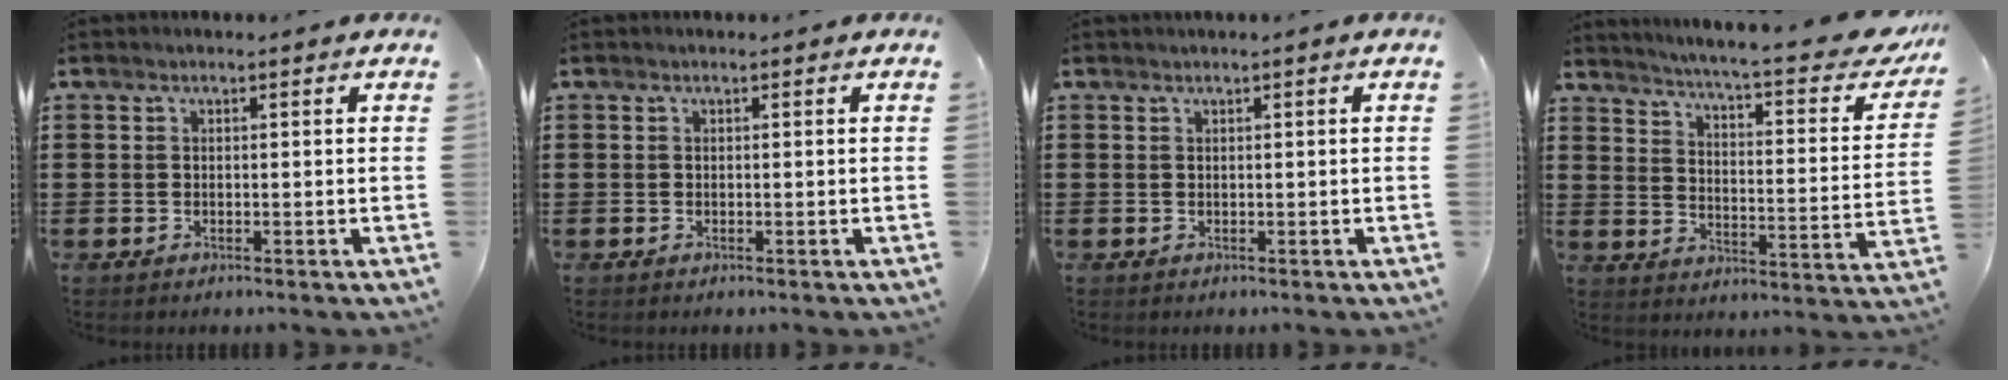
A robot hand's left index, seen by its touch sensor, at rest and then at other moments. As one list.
[{"total": 0.0}, {"total": 0.0}, {"total": 6.1, "force": [5.0, -0.6, 3.4], "torque": [-0.070, -0.049, 0.074]}]